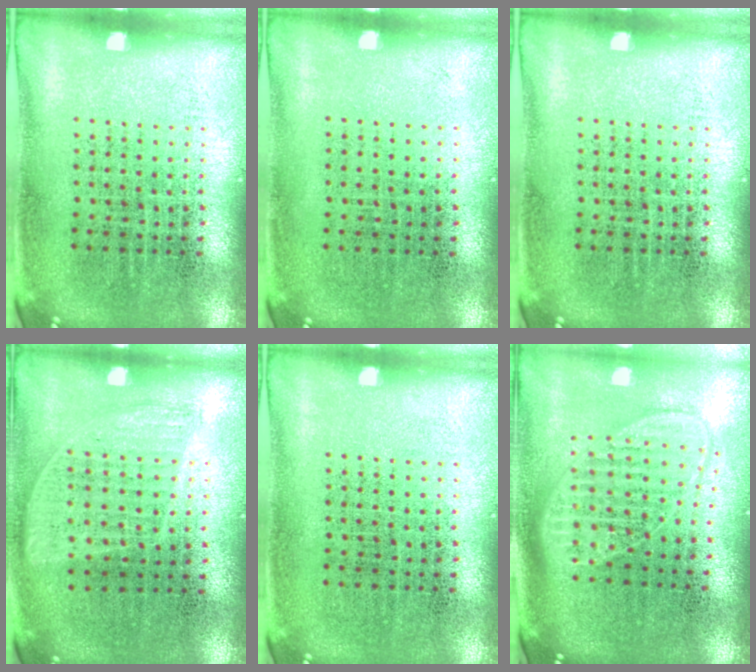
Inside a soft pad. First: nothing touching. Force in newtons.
{"total": 0.0}
{"total": 0.0}
{"total": 0.9, "press": 0.8, "slide": 0.4}
{"total": 0.0}
{"total": 1.9, "press": 1.6, "slide": 1.1}